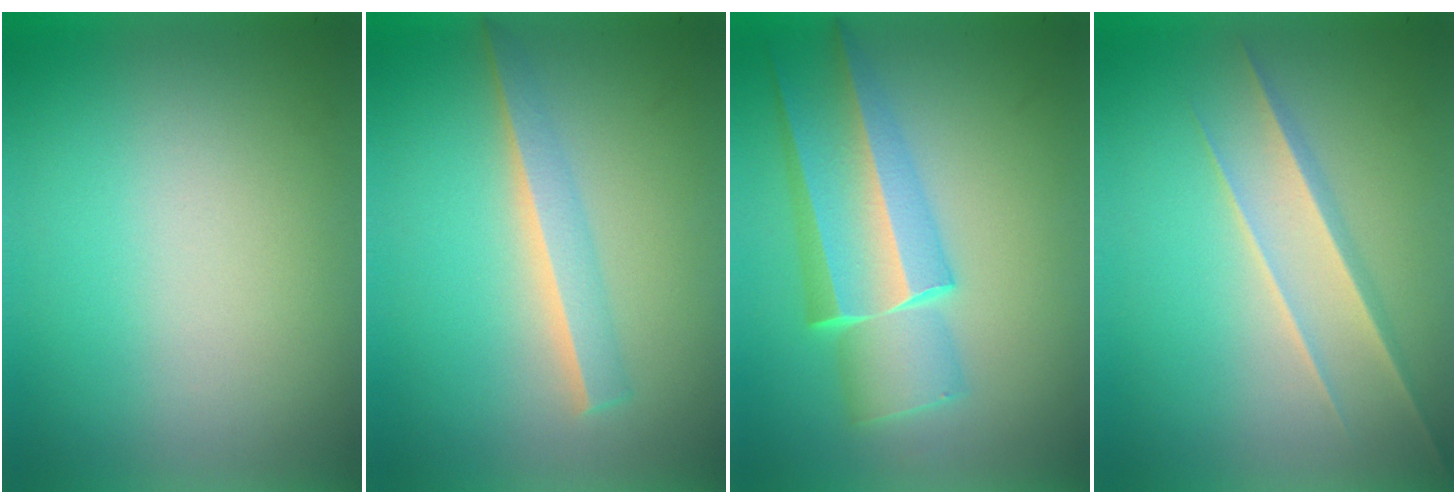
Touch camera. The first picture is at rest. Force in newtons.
{"total": 2.4}
{"total": 4.9}
{"total": 1.5}